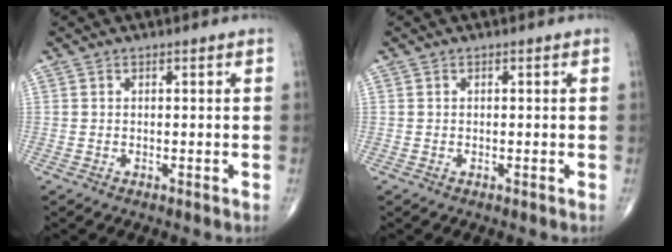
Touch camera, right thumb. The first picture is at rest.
{"total": 0.0}